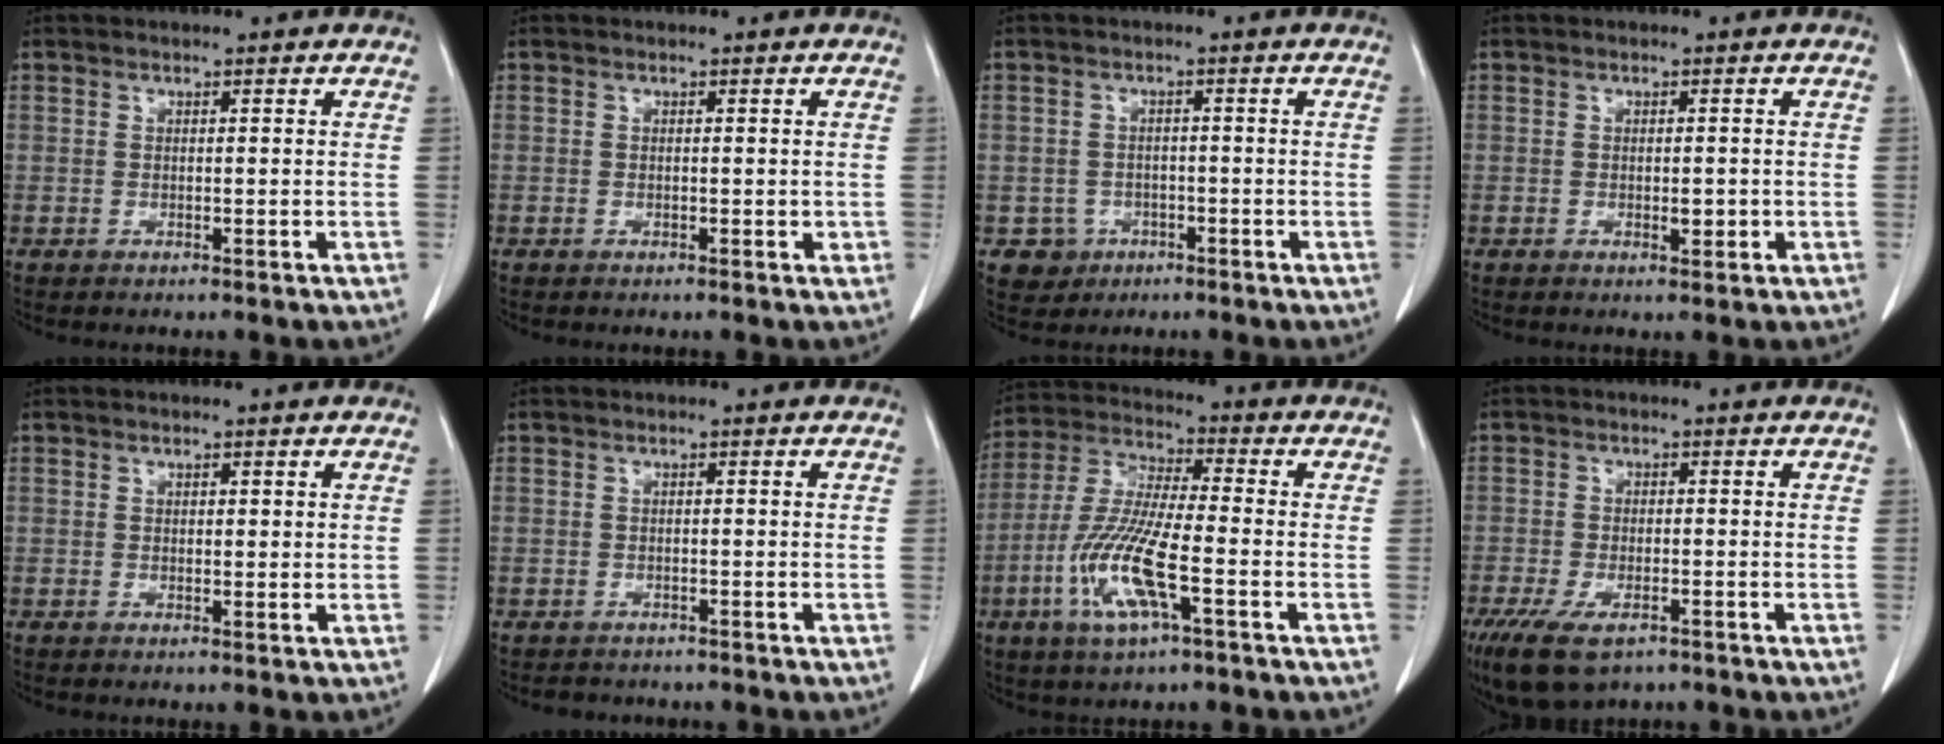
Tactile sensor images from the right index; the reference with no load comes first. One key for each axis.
{"total": 0.7, "fx": 0.0, "fy": 0.4, "fz": 0.6, "tx": -0.007, "ty": -0.001, "tz": 0.000}
{"total": 4.1, "fx": -1.7, "fy": 3.8, "fz": 0.0, "tx": 0.005, "ty": 0.013, "tz": -0.021}
{"total": 1.6, "fx": -0.3, "fy": 0.7, "fz": 1.4, "tx": -0.022, "ty": -0.001, "tz": -0.002}
{"total": 1.2, "fx": 0.5, "fy": 0.6, "fz": 0.9, "tx": -0.013, "ty": -0.003, "tz": 0.007}
{"total": 2.5, "fx": -2.1, "fy": 1.4, "fz": 0.1, "tx": -0.009, "ty": 0.001, "tz": -0.030}
{"total": 12.7, "fx": -4.4, "fy": 1.9, "fz": 11.7, "tx": -0.251, "ty": -0.012, "tz": -0.086}
{"total": 9.7, "fx": -6.1, "fy": 4.2, "fz": 6.2, "tx": -0.124, "ty": -0.018, "tz": -0.099}